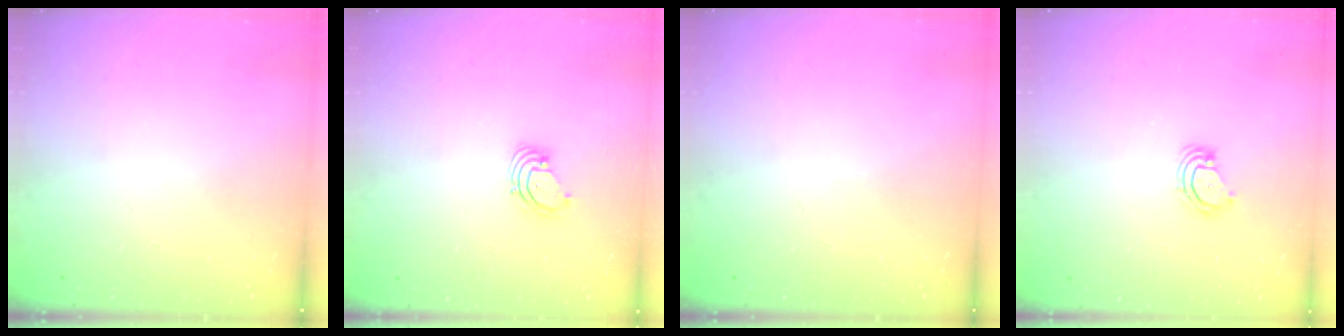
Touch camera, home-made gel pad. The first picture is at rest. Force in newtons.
{"total": 1.6, "press": 1.6, "slide": 0.1}
{"total": 0.0}
{"total": 4.7, "press": 4.6, "slide": 0.4}